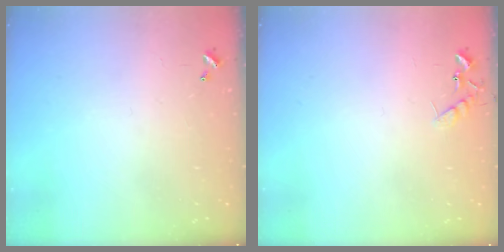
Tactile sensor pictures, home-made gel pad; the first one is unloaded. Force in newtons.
{"total": 7.6, "press": 7.6, "slide": 0.7}